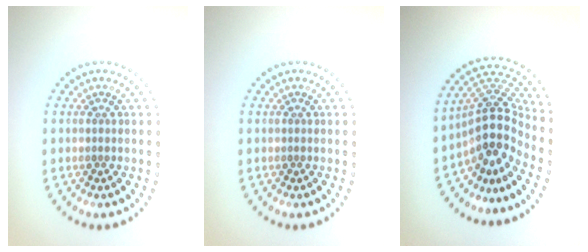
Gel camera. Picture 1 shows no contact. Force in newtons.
{"total": 0.0}
{"total": 5.1, "press": 3.7, "slide": 3.5}